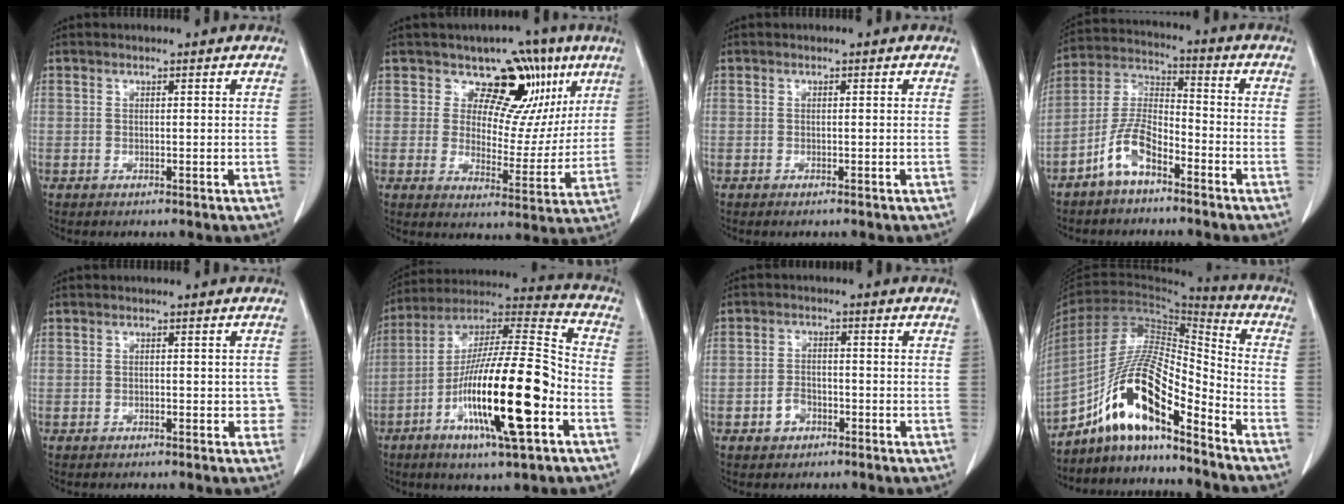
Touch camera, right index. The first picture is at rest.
{"total": 10.8, "force": [6.5, 7.1, 4.8], "torque": [-0.043, 0.004, 0.082]}
{"total": 0.6, "force": [-0.5, 0.0, 0.4], "torque": [-0.010, -0.001, -0.007]}
{"total": 8.2, "force": [-5.2, 3.0, 5.6], "torque": [-0.133, 0.012, -0.107]}
{"total": 3.1, "force": [-0.9, 1.6, 2.5], "torque": [-0.015, 0.009, -0.008]}
{"total": 21.8, "force": [-7.4, 2.5, 20.4], "torque": [-0.366, -0.011, -0.127]}
{"total": 3.0, "force": [-1.6, 2.1, 1.4], "torque": [-0.027, 0.006, -0.025]}
{"total": 14.8, "force": [-10.2, 2.3, 10.5], "torque": [-0.199, 0.017, -0.183]}